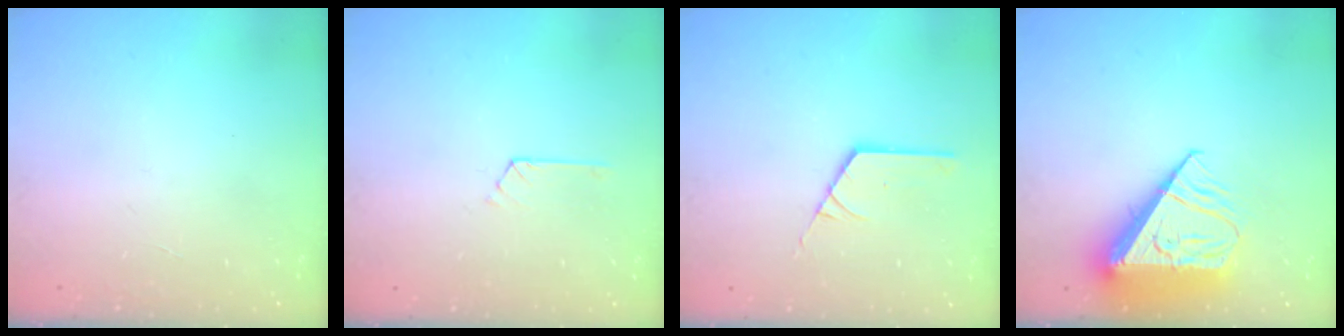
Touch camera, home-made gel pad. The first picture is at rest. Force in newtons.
{"total": 2.7, "press": 2.7, "slide": 0.4}
{"total": 2.2, "press": 2.2, "slide": 0.1}
{"total": 12.6, "press": 12.5, "slide": 1.6}